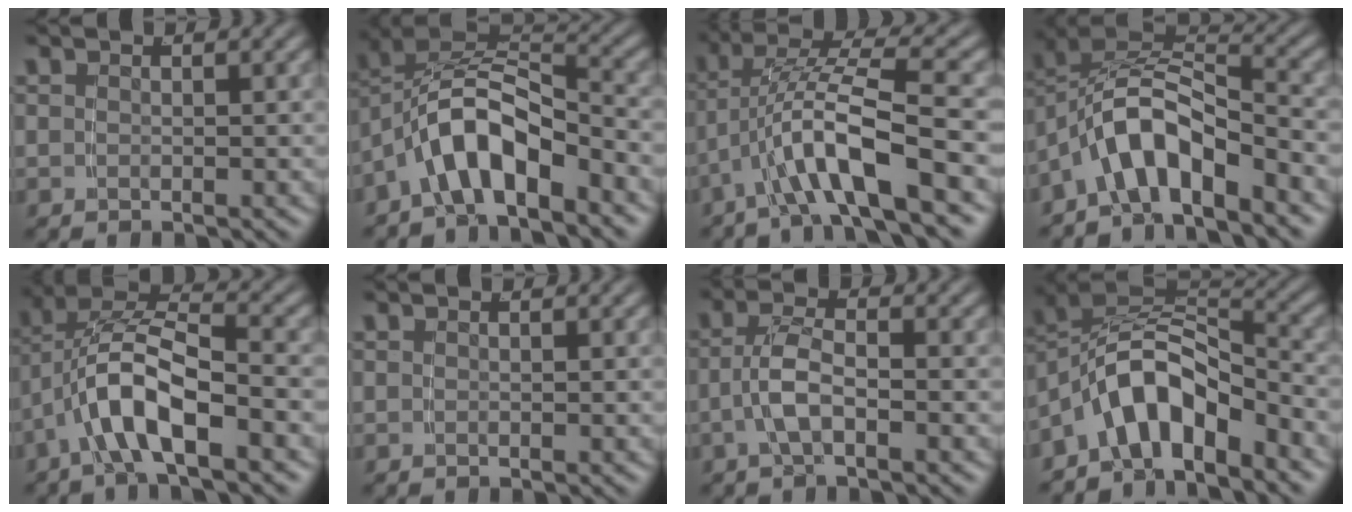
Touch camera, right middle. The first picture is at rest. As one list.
[{"total": 8.5, "force": [-1.7, 6.0, 5.8], "torque": [-0.119, -0.011, -0.030]}, {"total": 5.6, "force": [-0.6, 1.8, 5.3], "torque": [-0.104, 0.003, -0.010]}, {"total": 8.5, "force": [-1.8, 6.0, 5.7], "torque": [-0.123, -0.010, -0.033]}, {"total": 8.4, "force": [-0.4, 5.4, 6.5], "torque": [-0.140, -0.011, -0.009]}, {"total": 0.0}, {"total": 3.1, "force": [-1.0, 0.8, 2.8], "torque": [-0.057, -0.002, -0.015]}, {"total": 11.0, "force": [-2.0, 8.1, 7.1], "torque": [-0.135, -0.012, -0.036]}]